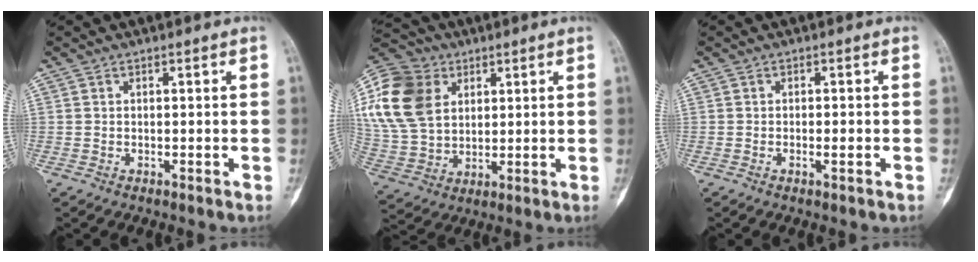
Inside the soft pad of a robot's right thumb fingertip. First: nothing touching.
{"total": 19.7, "force": [6.1, 14.6, 11.7], "torque": [-0.240, 0.002, 0.116]}
{"total": 1.4, "force": [-0.4, 0.3, 1.3], "torque": [-0.024, 0.001, -0.009]}